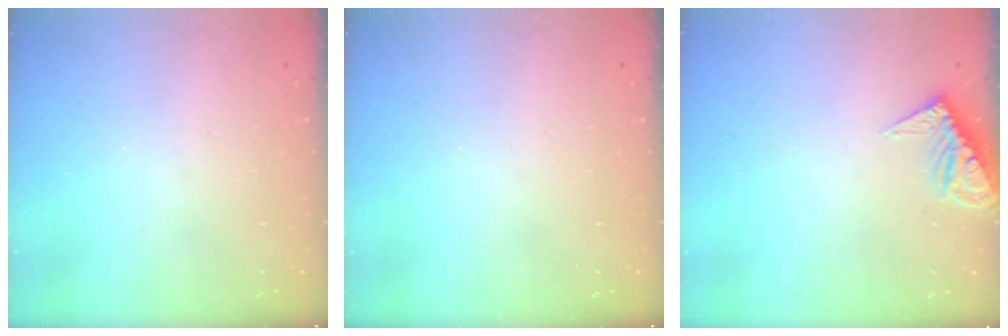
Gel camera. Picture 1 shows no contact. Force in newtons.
{"total": 0.0}
{"total": 9.6, "press": 9.6, "slide": 0.3}